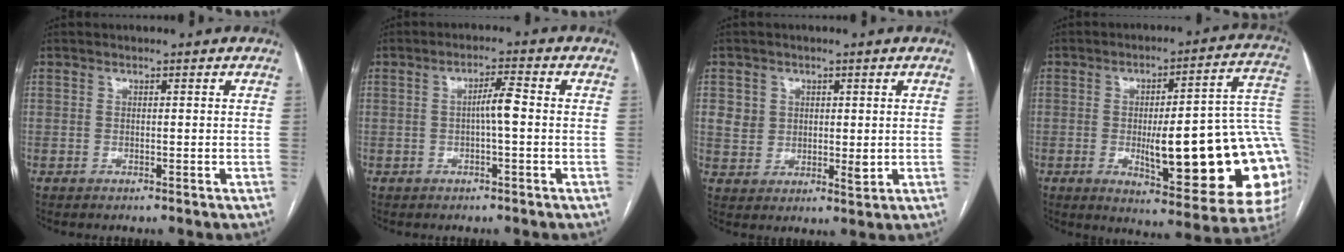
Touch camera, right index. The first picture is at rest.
{"total": 3.5, "force": [-0.3, 0.2, 3.5], "torque": [-0.059, 0.006, -0.005]}
{"total": 5.2, "force": [1.4, 4.3, 2.5], "torque": [-0.034, -0.001, 0.030]}
{"total": 25.4, "force": [-3.0, 5.0, 24.8], "torque": [-0.228, 0.012, -0.033]}